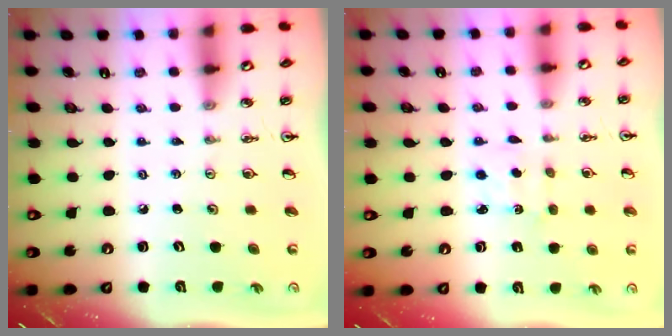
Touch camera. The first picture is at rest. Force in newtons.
{"total": 2.6, "press": 2.5, "slide": 0.3}